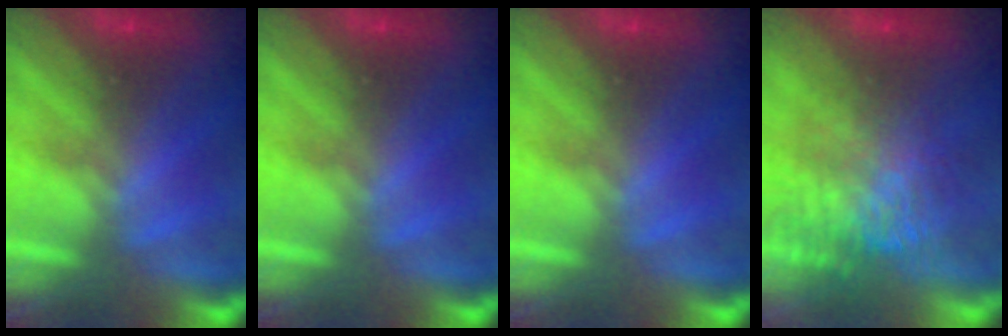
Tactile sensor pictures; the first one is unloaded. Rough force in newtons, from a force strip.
{"total": 0.0}
{"total": 0.0}
{"total": 9.6}